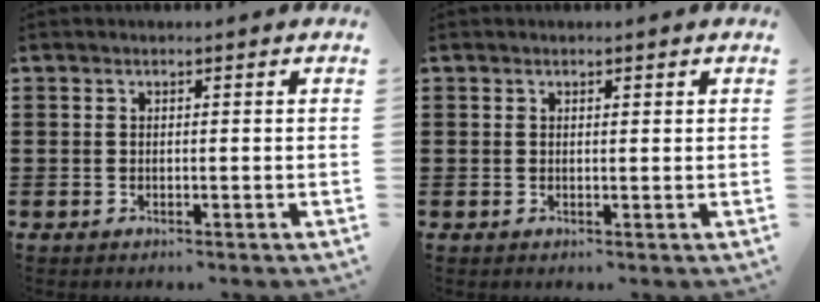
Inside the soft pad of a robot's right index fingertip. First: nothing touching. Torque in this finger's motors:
{"motor_torque": [-0.20, -0.06, 0.03, -0.01]}